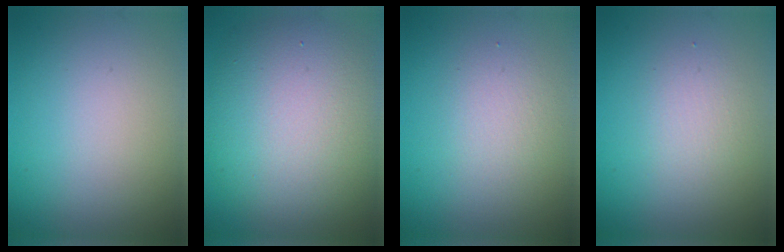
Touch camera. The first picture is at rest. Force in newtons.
{"total": 10.4, "press": 10.4, "slide": 0.5}
{"total": 2.1, "press": 2.1, "slide": 0.1}
{"total": 2.0, "press": 2.0, "slide": 0.1}